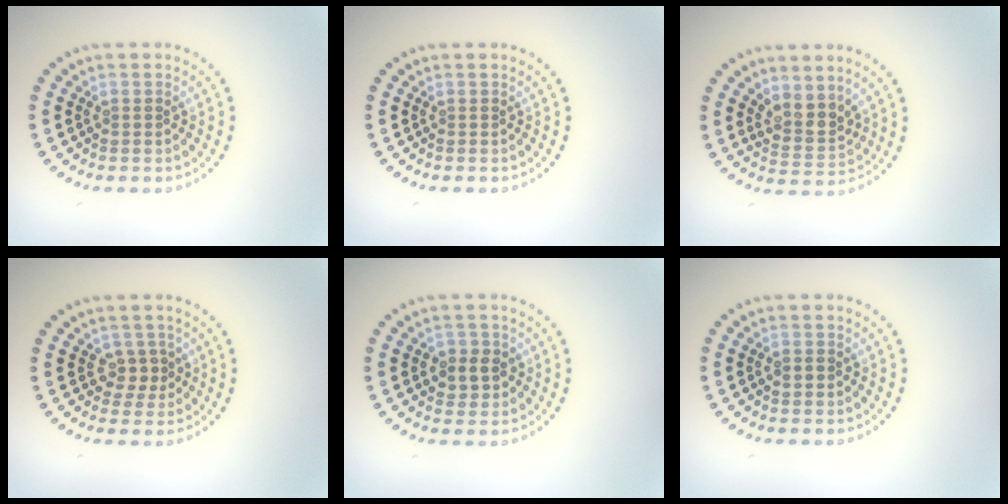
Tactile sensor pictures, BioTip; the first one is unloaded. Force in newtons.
{"total": 0.0}
{"total": 2.7, "press": 2.1, "slide": 1.6}
{"total": 1.8, "press": 1.5, "slide": 1.0}
{"total": 2.3, "press": 2.2, "slide": 0.7}
{"total": 1.3, "press": 1.3, "slide": 0.1}